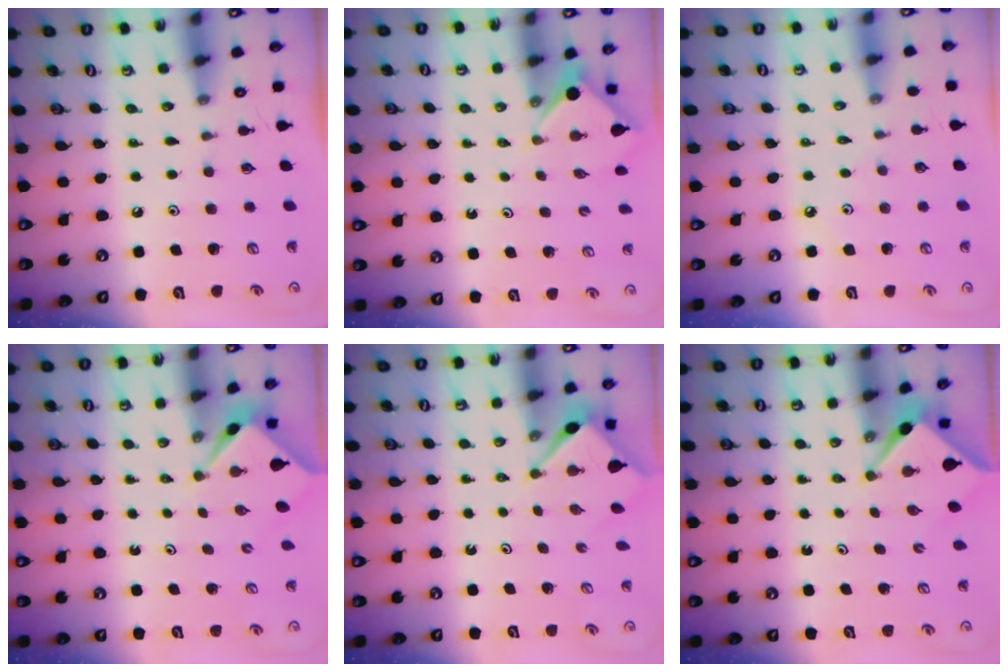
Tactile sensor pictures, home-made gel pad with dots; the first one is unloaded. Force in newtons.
{"total": 3.9, "press": 3.9, "slide": 0.5}
{"total": 1.6, "press": 1.6, "slide": 0.3}
{"total": 2.2, "press": 2.2, "slide": 0.3}
{"total": 3.0, "press": 3.0, "slide": 0.3}
{"total": 3.2, "press": 3.2, "slide": 0.3}